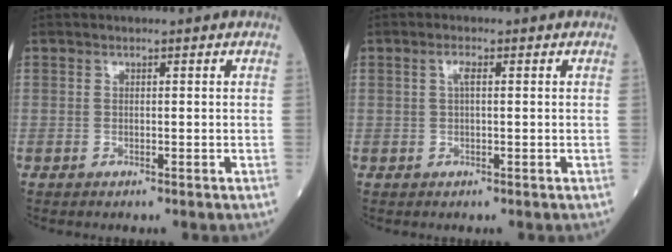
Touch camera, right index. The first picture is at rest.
{"total": 1.5, "force": [0.4, 0.3, 1.4], "torque": [-0.029, 0.004, 0.006]}